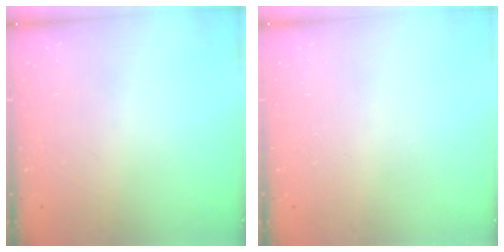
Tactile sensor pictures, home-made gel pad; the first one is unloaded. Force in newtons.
{"total": 0.0}